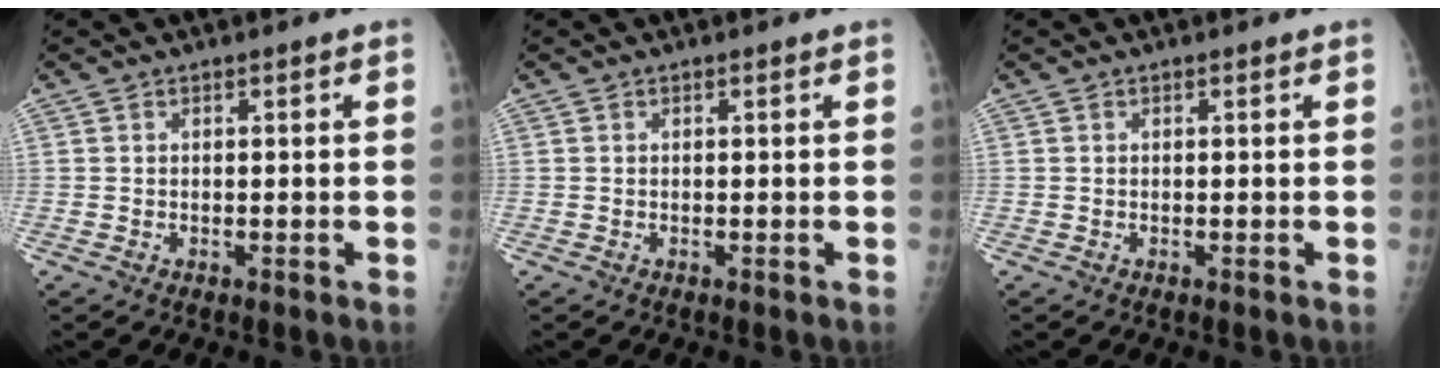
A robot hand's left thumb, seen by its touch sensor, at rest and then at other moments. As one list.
[{"total": 0.0}, {"total": 0.0}]